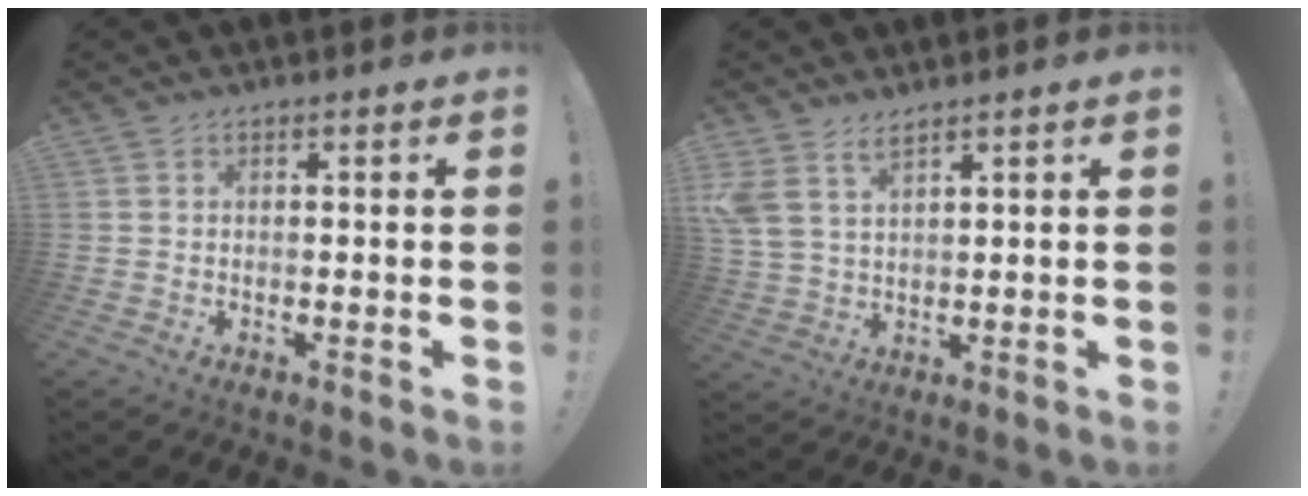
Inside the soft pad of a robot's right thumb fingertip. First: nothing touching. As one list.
[{"total": 6.4, "force": [4.4, 2.9, 3.6], "torque": [-0.083, -0.014, 0.087]}]